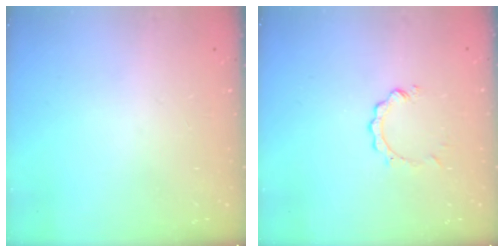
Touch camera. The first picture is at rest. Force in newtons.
{"total": 2.1, "press": 2.1, "slide": 0.2}